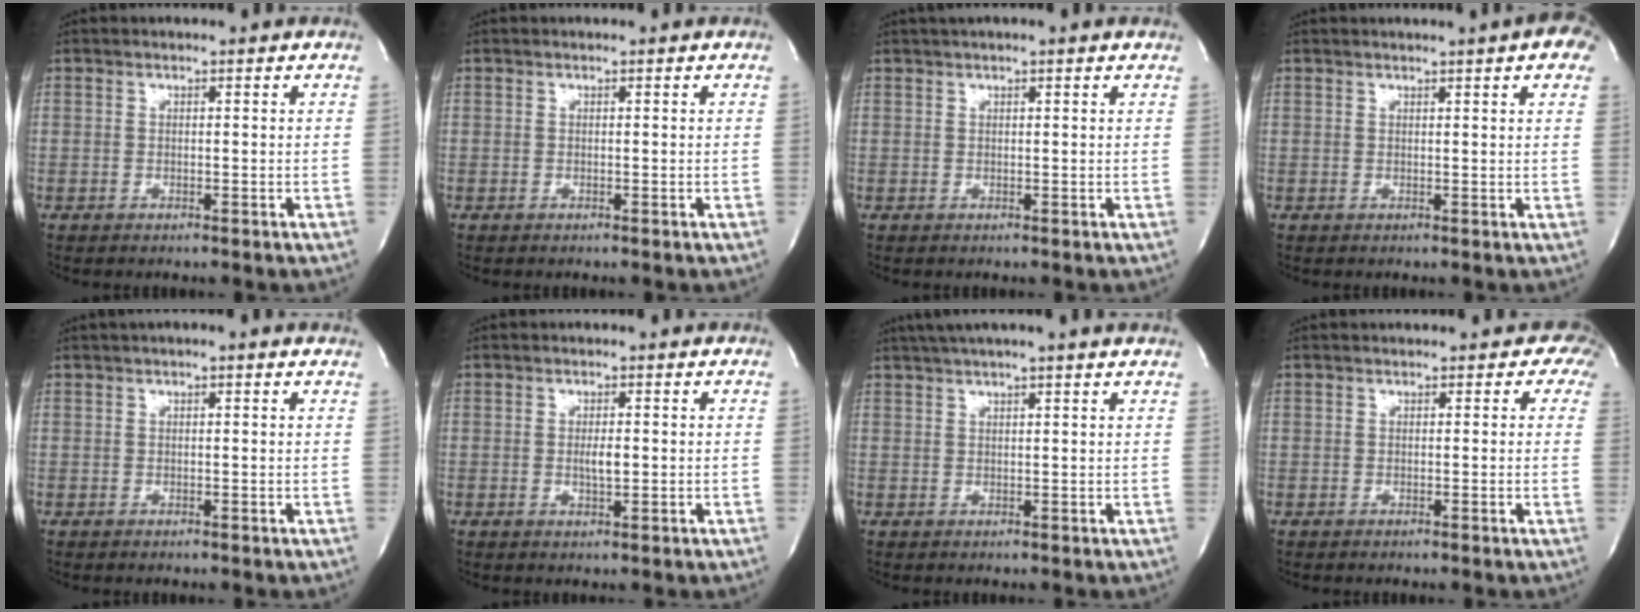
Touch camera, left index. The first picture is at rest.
{"total": 0.0}
{"total": 2.3, "force": [1.6, 0.0, 1.7], "torque": [-0.026, 0.022, 0.022]}
{"total": 6.1, "force": [3.9, 0.9, 4.7], "torque": [-0.054, 0.002, 0.031]}
{"total": 1.2, "force": [0.4, 0.2, 1.1], "torque": [-0.021, 0.008, -0.001]}
{"total": 2.3, "force": [-0.2, 0.7, 2.2], "torque": [-0.040, -0.001, -0.001]}
{"total": 6.3, "force": [5.0, -0.7, 3.8], "torque": [-0.061, 0.028, 0.069]}
{"total": 2.3, "force": [0.8, 2.0, 0.9], "torque": [0.018, -0.003, -0.008]}